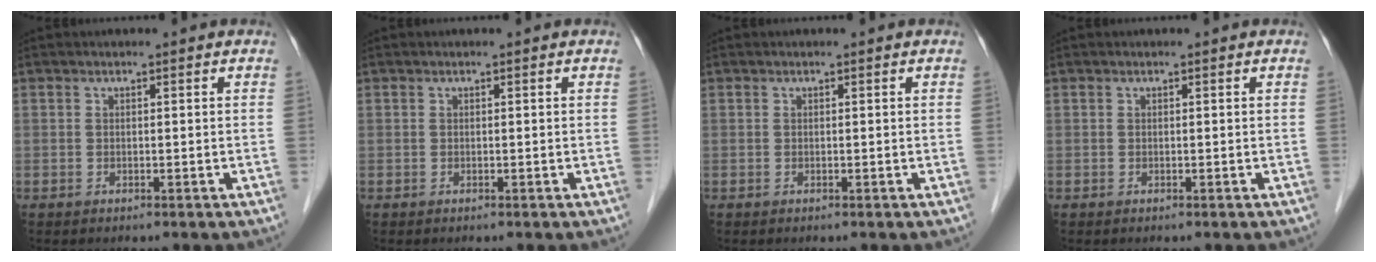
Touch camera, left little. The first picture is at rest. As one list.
[{"total": 0.0}, {"total": 0.0}, {"total": 0.0}]